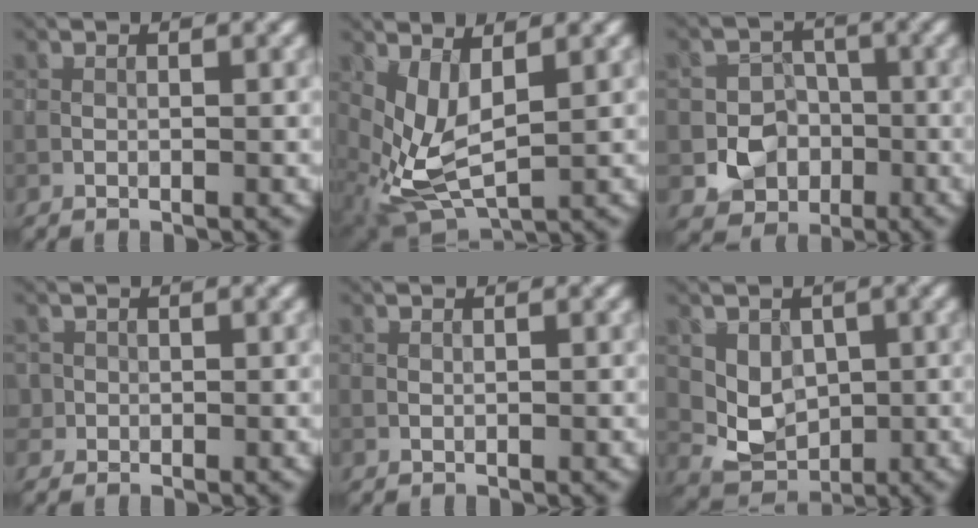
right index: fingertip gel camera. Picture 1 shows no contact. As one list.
[{"total": 4.4, "force": [1.0, 2.0, 3.8], "torque": [-0.091, -0.012, 0.026]}, {"total": 4.9, "force": [-1.3, 4.5, 1.5], "torque": [-0.001, 0.002, -0.038]}, {"total": 1.6, "force": [-0.5, 1.5, -0.1], "torque": [0.011, 0.007, -0.009]}, {"total": 0.0}, {"total": 3.8, "force": [0.9, 3.1, 2.1], "torque": [-0.033, -0.012, 0.023]}]